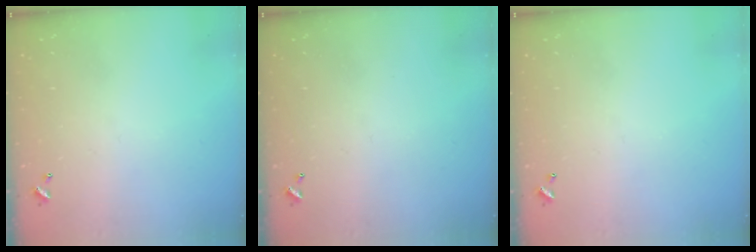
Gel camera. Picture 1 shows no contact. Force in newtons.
{"total": 0.0}
{"total": 0.0}